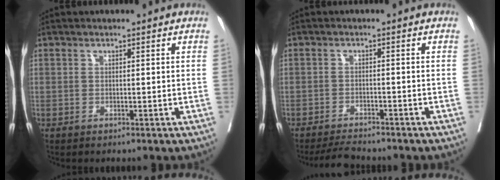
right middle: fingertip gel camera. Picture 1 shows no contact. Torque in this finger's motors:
{"motor_torque": [0.11, -0.11, 0.01, 0.02]}